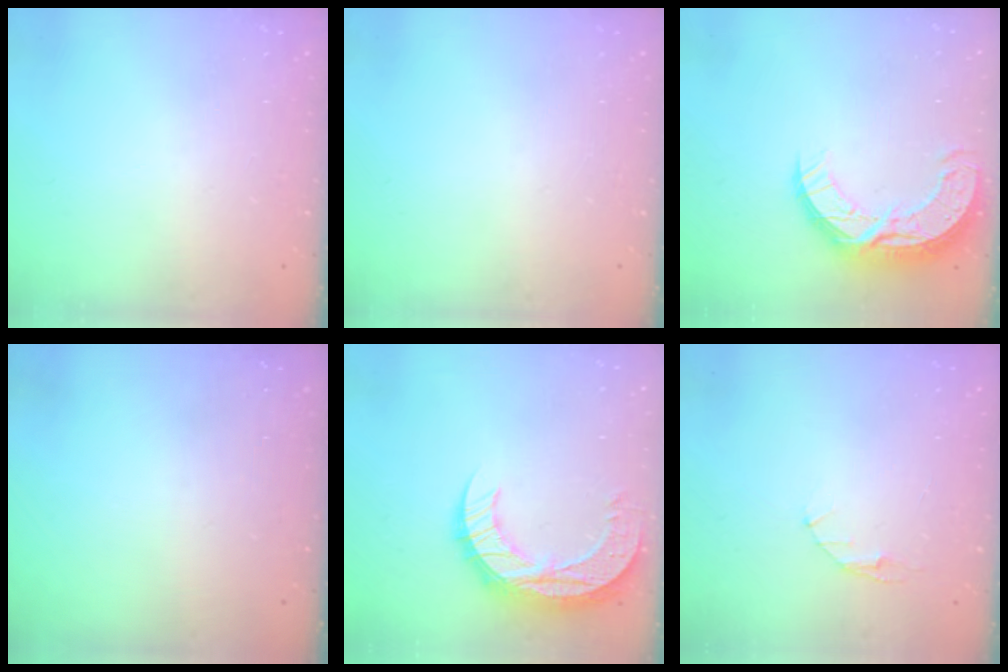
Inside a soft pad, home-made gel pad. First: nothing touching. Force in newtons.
{"total": 0.0}
{"total": 15.1, "press": 15.1, "slide": 1.1}
{"total": 0.0}
{"total": 12.8, "press": 12.8, "slide": 0.9}
{"total": 2.9, "press": 2.9, "slide": 0.4}